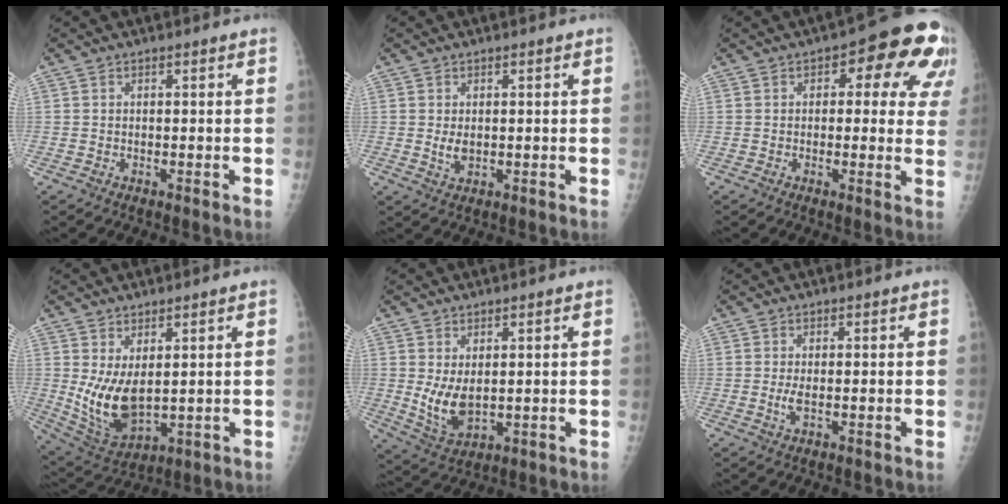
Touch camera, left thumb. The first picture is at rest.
{"total": 2.6, "force": [0.2, 1.6, 2.0], "torque": [-0.032, -0.007, 0.009]}
{"total": 12.9, "force": [5.0, 6.6, 9.8], "torque": [-0.053, -0.001, 0.048]}
{"total": 10.2, "force": [1.7, 5.3, 8.6], "torque": [-0.153, -0.027, 0.052]}
{"total": 6.9, "force": [1.0, 3.9, 5.7], "torque": [-0.097, -0.021, 0.033]}
{"total": 2.1, "force": [0.0, 0.6, 2.0], "torque": [-0.043, -0.004, 0.002]}